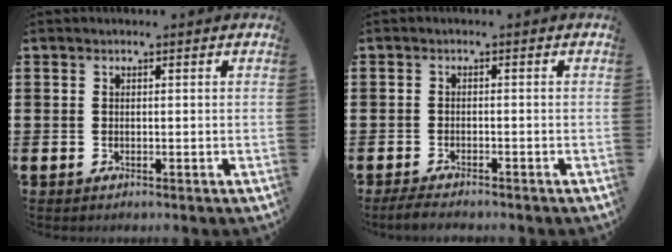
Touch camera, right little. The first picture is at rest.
{"total": 1.7, "force": [-1.5, 0.2, 0.7], "torque": [-0.013, 0.003, -0.030]}